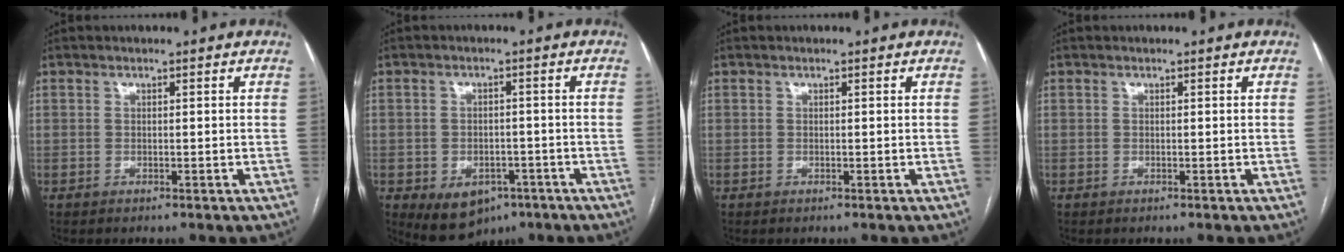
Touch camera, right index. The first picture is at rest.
{"total": 7.6, "force": [-3.9, 5.4, 3.7], "torque": [-0.055, 0.007, -0.045]}
{"total": 0.0}
{"total": 0.0}